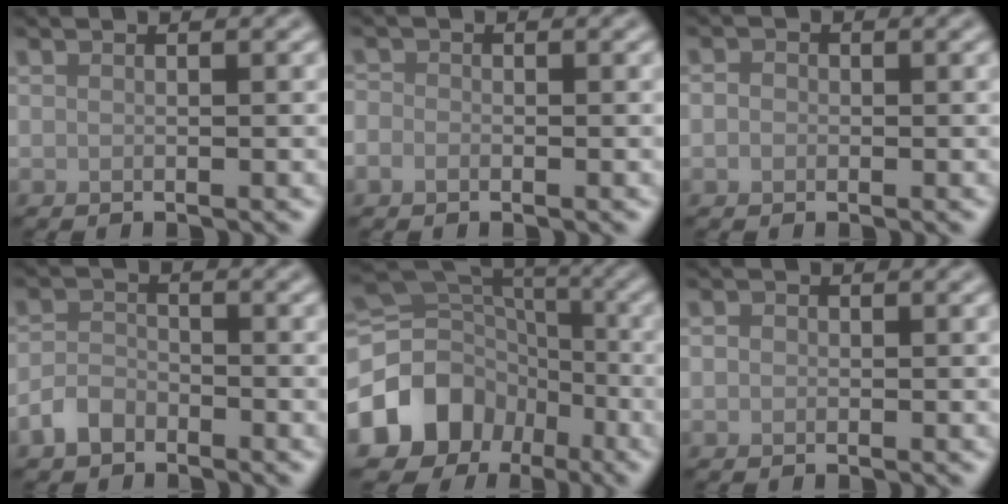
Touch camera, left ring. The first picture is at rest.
{"total": 1.2, "force": [-0.6, 0.9, 0.4], "torque": [-0.005, 0.001, -0.017]}
{"total": 1.1, "force": [-0.4, 1.0, 0.4], "torque": [-0.005, 0.000, -0.011]}
{"total": 2.7, "force": [-1.9, 1.6, 1.0], "torque": [-0.018, 0.005, -0.044]}
{"total": 12.7, "force": [-5.4, 10.5, 4.8], "torque": [-0.112, -0.006, -0.097]}
{"total": 0.9, "force": [-0.1, 0.8, 0.3], "torque": [-0.003, -0.003, -0.004]}